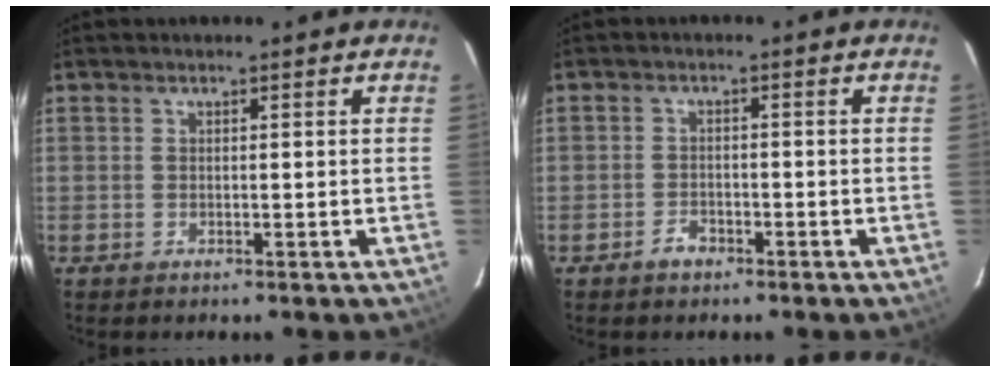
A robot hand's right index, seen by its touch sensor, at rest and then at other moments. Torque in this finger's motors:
{"motor_torque": [-0.35, 0.05, -0.81, -0.21]}